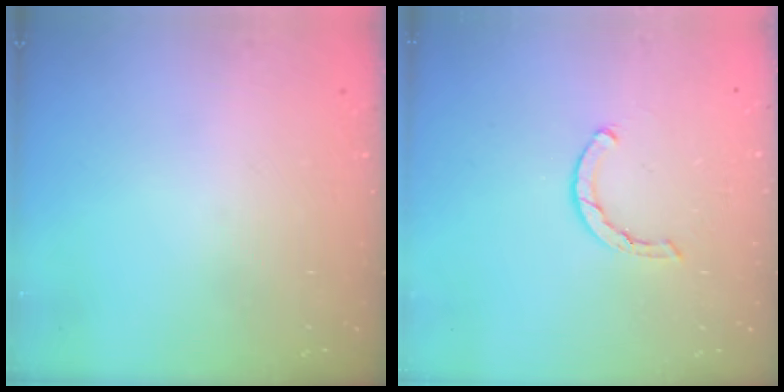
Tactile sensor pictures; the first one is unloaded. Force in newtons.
{"total": 2.0, "press": 2.0, "slide": 0.2}